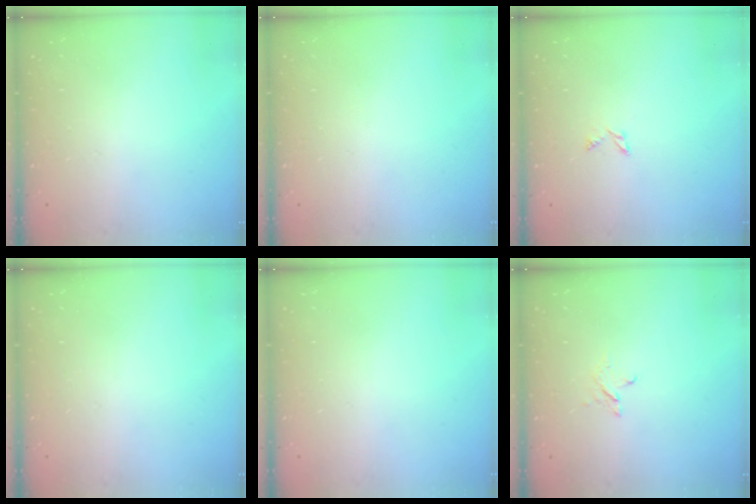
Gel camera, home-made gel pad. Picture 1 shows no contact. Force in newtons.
{"total": 0.0}
{"total": 1.8, "press": 1.7, "slide": 0.3}
{"total": 0.0}
{"total": 0.0}
{"total": 2.8, "press": 2.8, "slide": 0.3}